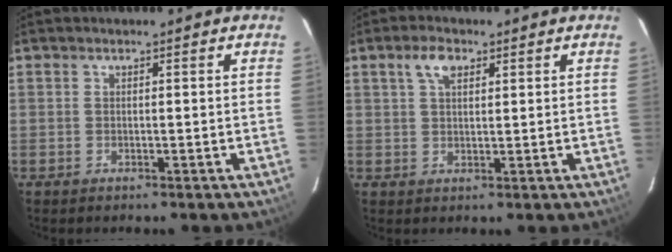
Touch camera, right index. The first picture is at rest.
{"total": 4.0, "force": [2.0, 2.1, 2.7], "torque": [-0.050, 0.011, 0.035]}